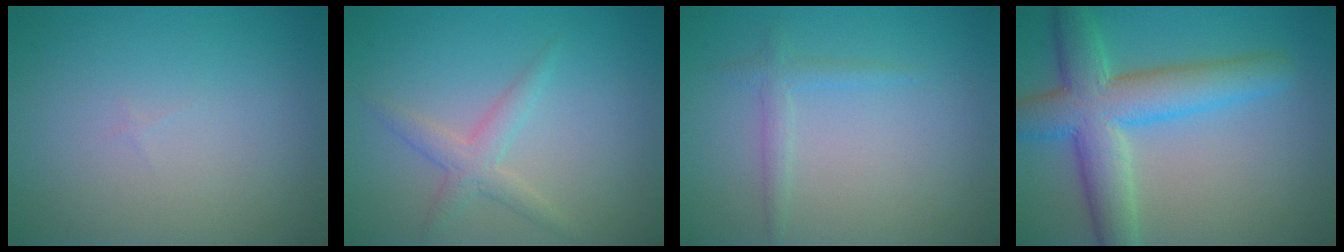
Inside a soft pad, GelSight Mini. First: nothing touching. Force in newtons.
{"total": 2.2, "press": 2.2, "slide": 0.1}
{"total": 1.3, "press": 1.3, "slide": 0.0}
{"total": 7.7, "press": 7.7, "slide": 0.5}